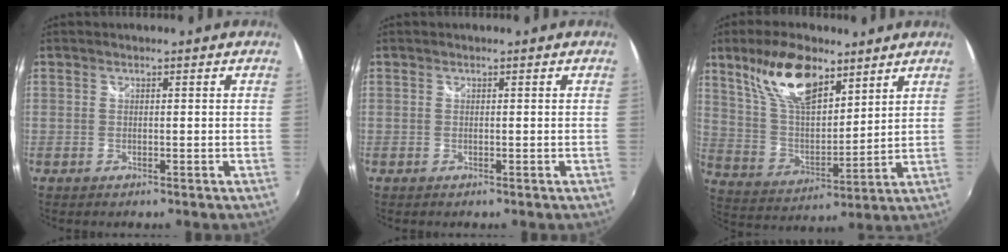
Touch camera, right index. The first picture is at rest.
{"total": 0.0}
{"total": 16.0, "force": [10.2, 6.8, 10.4], "torque": [-0.198, 0.018, 0.198]}